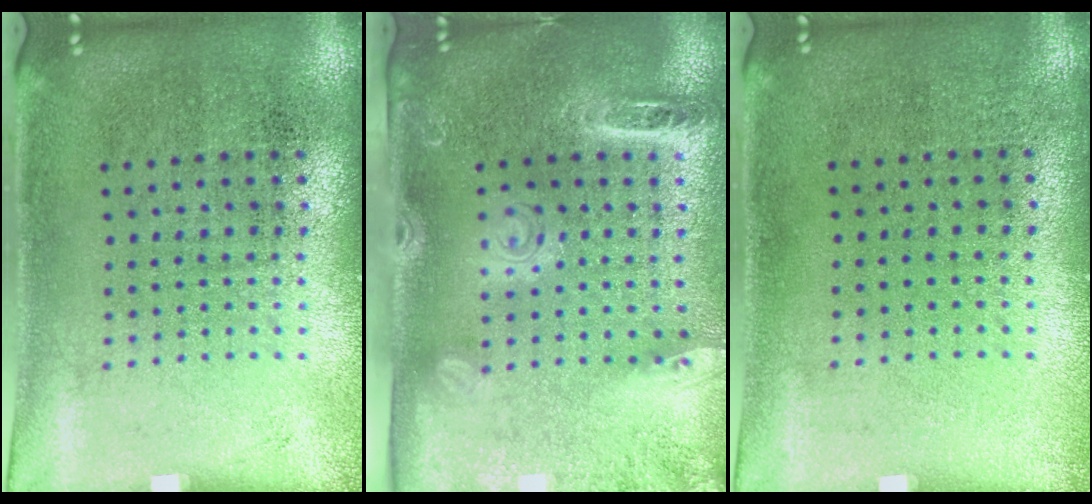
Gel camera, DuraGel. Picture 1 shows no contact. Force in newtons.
{"total": 2.5, "press": 1.9, "slide": 1.6}
{"total": 0.0}